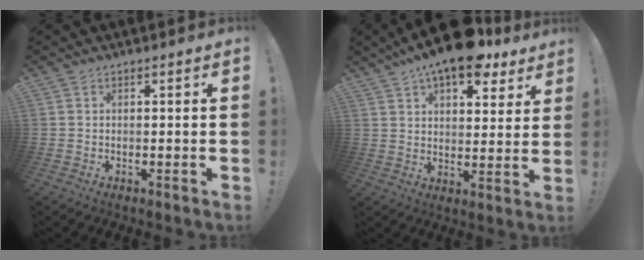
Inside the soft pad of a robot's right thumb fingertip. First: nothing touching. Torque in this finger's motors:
{"motor_torque": [-0.68, 2.35, 0.56, 0.55, 0.16]}